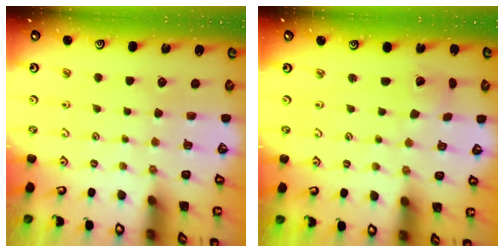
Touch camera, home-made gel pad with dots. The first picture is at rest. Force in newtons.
{"total": 1.7, "press": 1.7, "slide": 0.1}